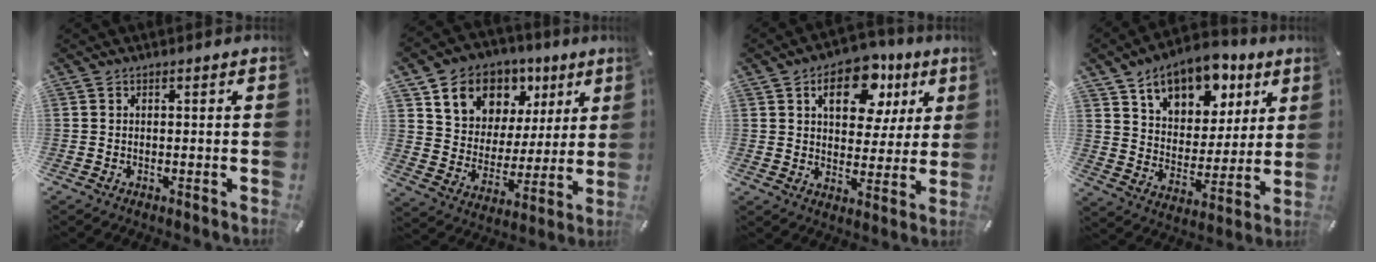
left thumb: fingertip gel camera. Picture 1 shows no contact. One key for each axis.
{"total": 12.6, "fx": 6.8, "fy": 10.2, "fz": 3.0, "tx": -0.056, "ty": -0.042, "tz": 0.130}
{"total": 13.5, "fx": 6.3, "fy": 8.7, "fz": 8.2, "tx": -0.105, "ty": -0.019, "tz": 0.105}
{"total": 14.3, "fx": 9.5, "fy": 8.9, "fz": 5.9, "tx": -0.097, "ty": -0.055, "tz": 0.170}